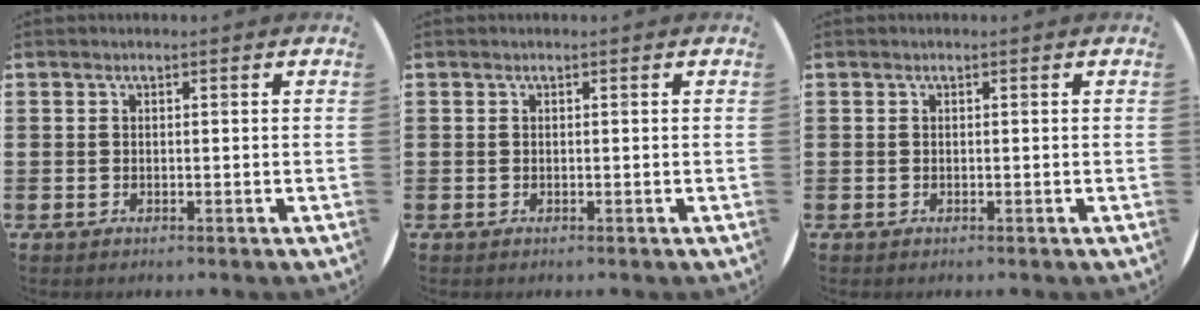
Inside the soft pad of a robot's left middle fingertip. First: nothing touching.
{"total": 0.0}
{"total": 0.0}